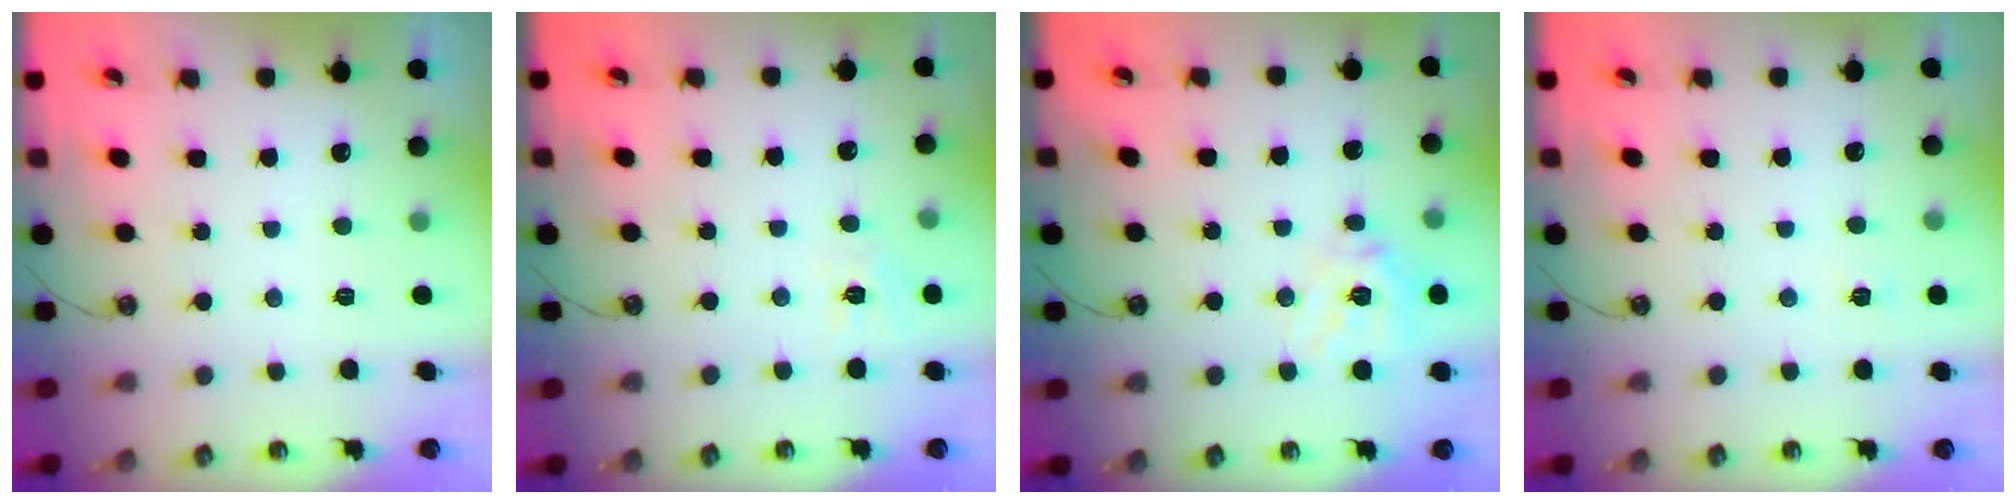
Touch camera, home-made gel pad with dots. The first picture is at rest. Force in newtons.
{"total": 6.3, "press": 6.3, "slide": 0.7}
{"total": 14.4, "press": 14.2, "slide": 2.2}
{"total": 2.2, "press": 2.2, "slide": 0.3}